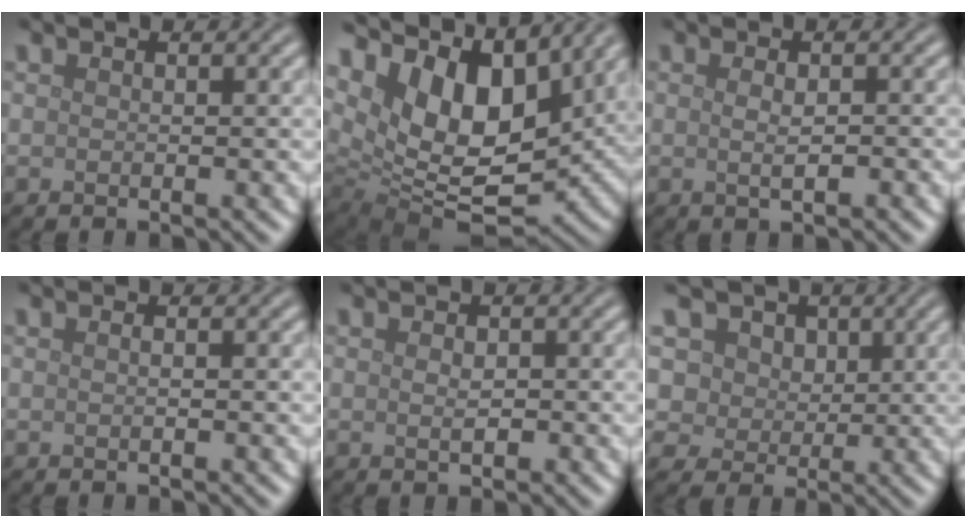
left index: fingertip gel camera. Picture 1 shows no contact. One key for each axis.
{"total": 12.6, "fx": 5.7, "fy": 6.5, "fz": 9.1, "tx": -0.169, "ty": 0.012, "tz": 0.102}
{"total": 1.7, "fx": 0.0, "fy": 0.4, "fz": 1.7, "tx": -0.030, "ty": 0.000, "tz": 0.000}
{"total": 1.0, "fx": 0.2, "fy": 0.5, "fz": 0.9, "tx": -0.004, "ty": -0.005, "tz": -0.005}
{"total": 1.5, "fx": 0.0, "fy": 0.7, "fz": 1.3, "tx": -0.023, "ty": 0.000, "tz": 0.001}
{"total": 9.8, "fx": 5.1, "fy": 6.7, "fz": 4.9, "tx": -0.091, "ty": 0.018, "tz": 0.060}